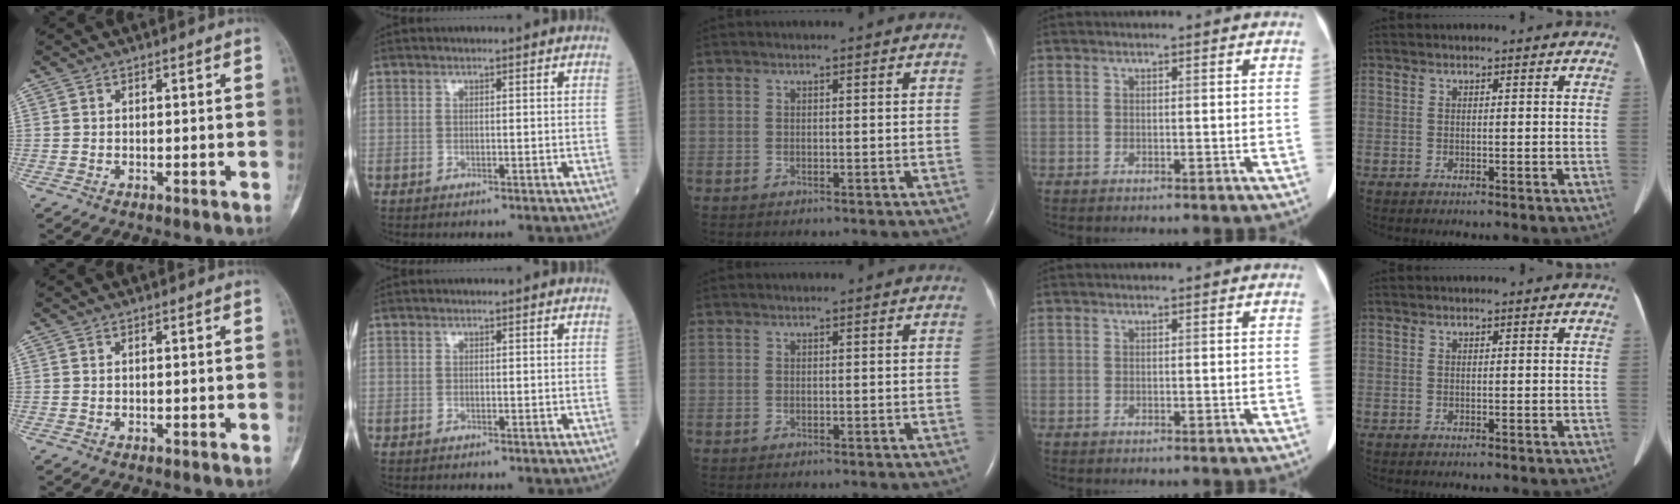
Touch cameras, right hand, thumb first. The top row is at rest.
{}